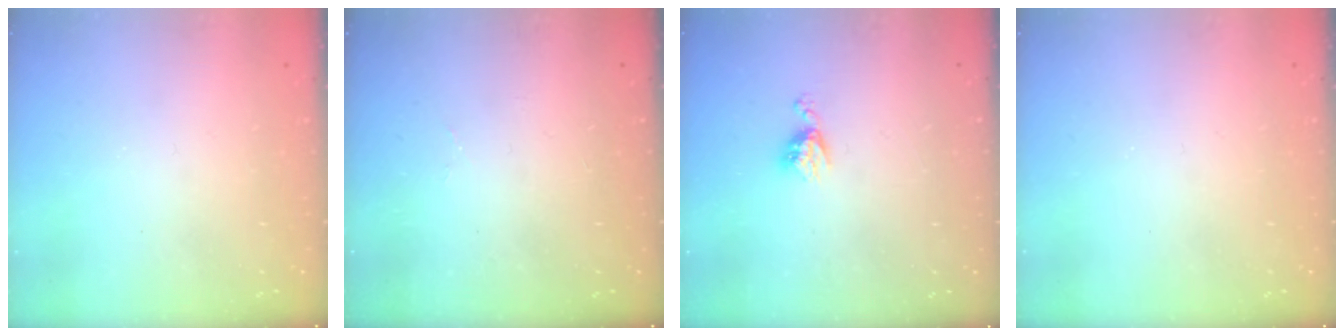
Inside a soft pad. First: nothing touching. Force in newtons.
{"total": 2.0, "press": 1.9, "slide": 0.8}
{"total": 4.4, "press": 4.3, "slide": 0.6}
{"total": 0.0}